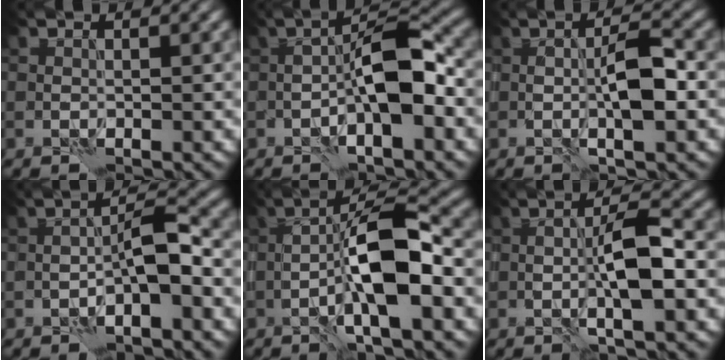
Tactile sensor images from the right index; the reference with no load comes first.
{"total": 5.1, "force": [-1.0, 1.1, 4.9], "torque": [-0.097, 0.013, -0.027]}
{"total": 3.0, "force": [0.2, 0.2, 2.9], "torque": [-0.073, -0.001, -0.004]}
{"total": 2.3, "force": [-0.7, 0.0, 2.2], "torque": [-0.056, 0.007, -0.024]}
{"total": 6.3, "force": [-1.0, 1.1, 6.1], "torque": [-0.119, 0.012, -0.027]}
{"total": 3.3, "force": [0.2, 0.2, 3.3], "torque": [-0.079, 0.002, -0.005]}